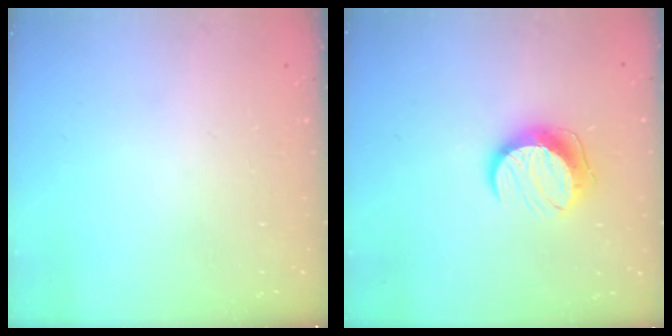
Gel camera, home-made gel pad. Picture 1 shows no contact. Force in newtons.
{"total": 10.5, "press": 10.5, "slide": 0.4}